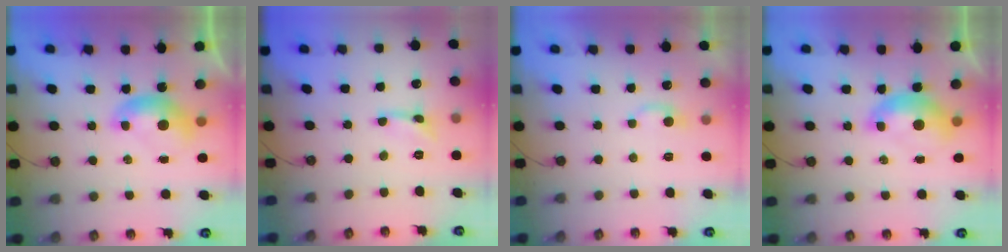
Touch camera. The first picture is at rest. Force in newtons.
{"total": 0.7, "press": 0.6, "slide": 0.2}
{"total": 1.6, "press": 1.5, "slide": 0.5}
{"total": 1.5, "press": 1.4, "slide": 0.6}